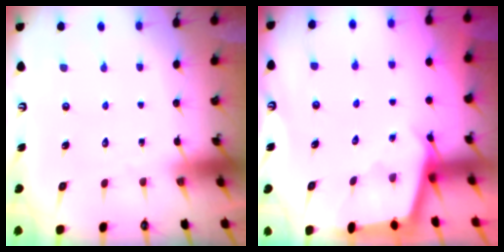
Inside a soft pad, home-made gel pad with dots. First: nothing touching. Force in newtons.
{"total": 2.9, "press": 2.9, "slide": 0.3}